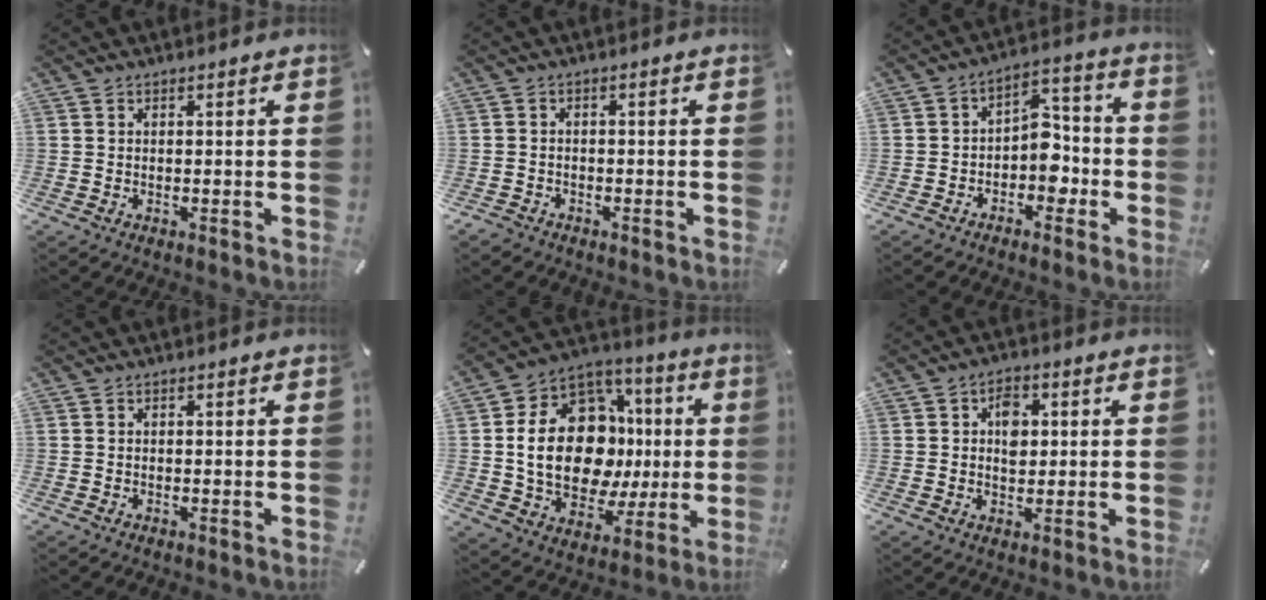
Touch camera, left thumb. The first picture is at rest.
{"total": 1.7, "force": [-1.3, 1.1, 0.4], "torque": [-0.008, 0.007, -0.029]}
{"total": 8.4, "force": [-2.7, 6.4, 4.7], "torque": [-0.055, 0.021, -0.048]}
{"total": 0.0}
{"total": 22.0, "force": [0.8, 16.0, 15.0], "torque": [-0.293, -0.007, 0.020]}
{"total": 5.4, "force": [0.9, 3.8, 3.7], "torque": [-0.042, -0.002, 0.008]}